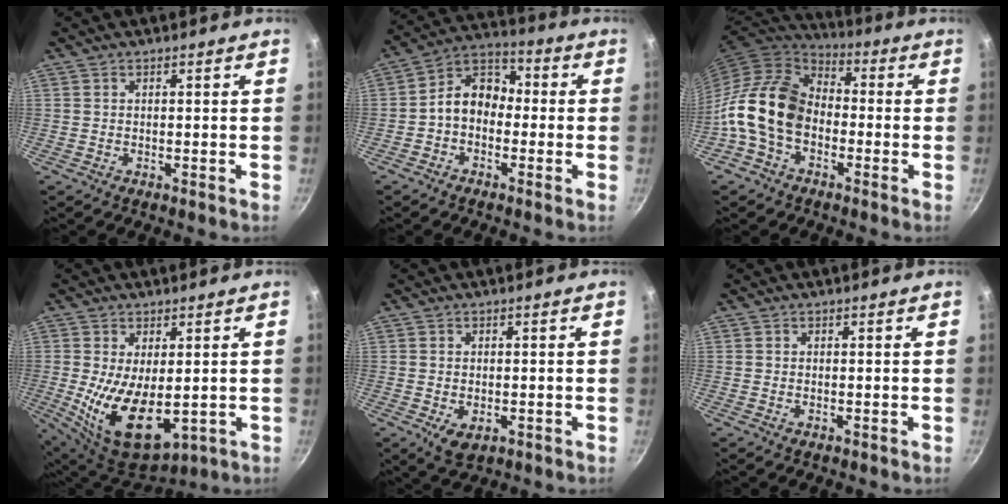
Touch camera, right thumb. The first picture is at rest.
{"total": 9.0, "force": [-1.6, 6.8, 5.6], "torque": [-0.060, 0.042, -0.050]}
{"total": 15.3, "force": [-3.3, 10.9, 10.2], "torque": [-0.160, 0.039, -0.082]}
{"total": 13.9, "force": [-0.8, 7.4, 11.7], "torque": [-0.200, -0.022, 0.005]}
{"total": 4.5, "force": [-1.3, 2.9, 3.3], "torque": [-0.049, -0.009, -0.017]}
{"total": 0.5, "force": [-0.2, 0.3, 0.4], "torque": [-0.008, 0.002, -0.005]}